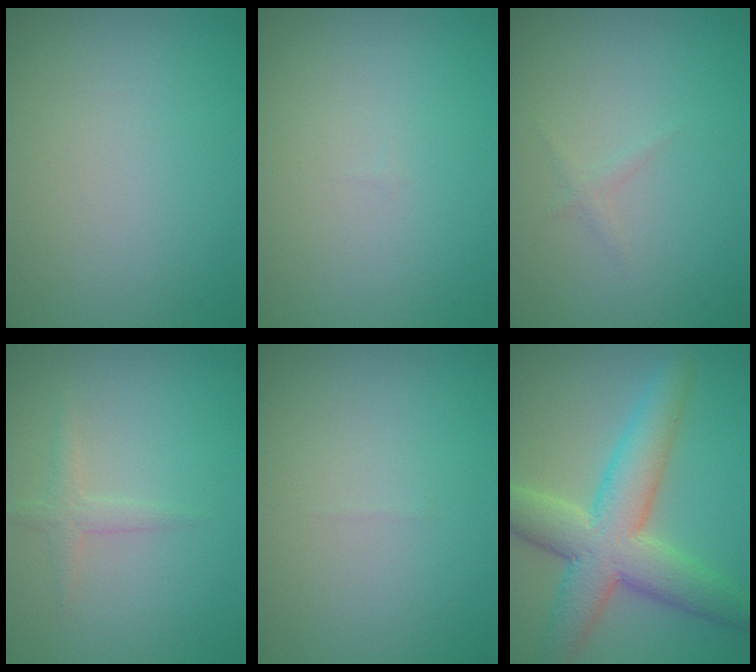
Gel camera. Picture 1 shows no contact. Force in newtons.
{"total": 0.0}
{"total": 0.7, "press": 0.7, "slide": 0.1}
{"total": 1.5, "press": 1.5, "slide": 0.1}
{"total": 0.0}
{"total": 8.7, "press": 8.7, "slide": 0.5}